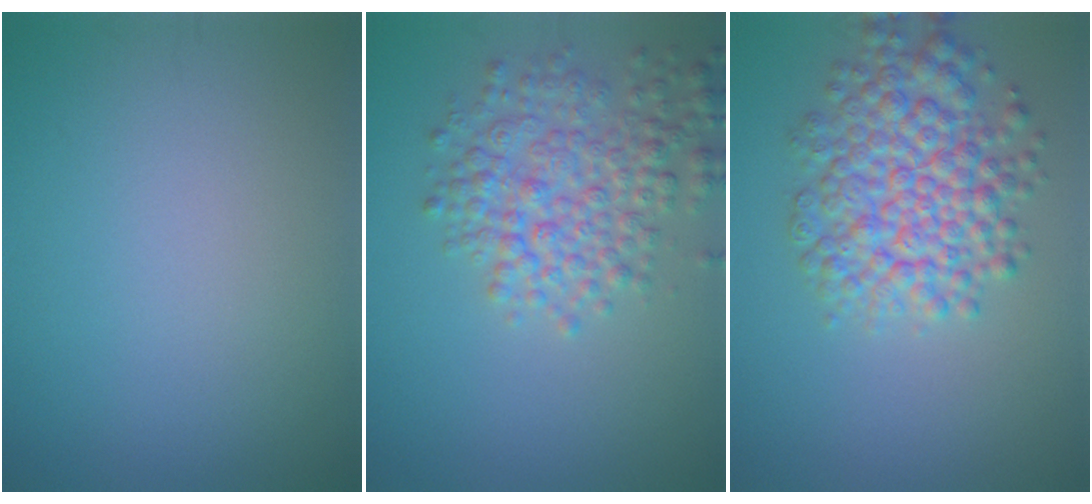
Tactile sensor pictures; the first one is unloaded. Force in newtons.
{"total": 5.1, "press": 5.1, "slide": 0.2}
{"total": 6.9, "press": 6.9, "slide": 0.3}